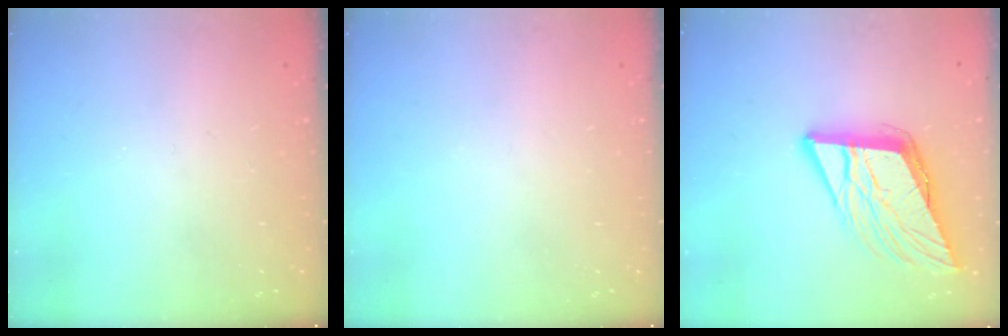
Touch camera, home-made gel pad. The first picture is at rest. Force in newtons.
{"total": 0.0}
{"total": 13.2, "press": 13.0, "slide": 2.6}